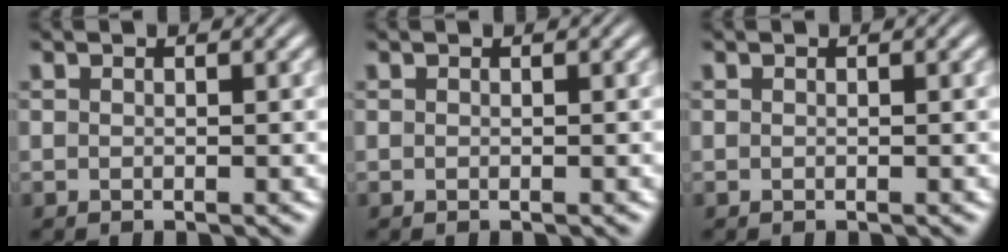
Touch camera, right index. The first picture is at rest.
{"total": 0.0}
{"total": 0.0}